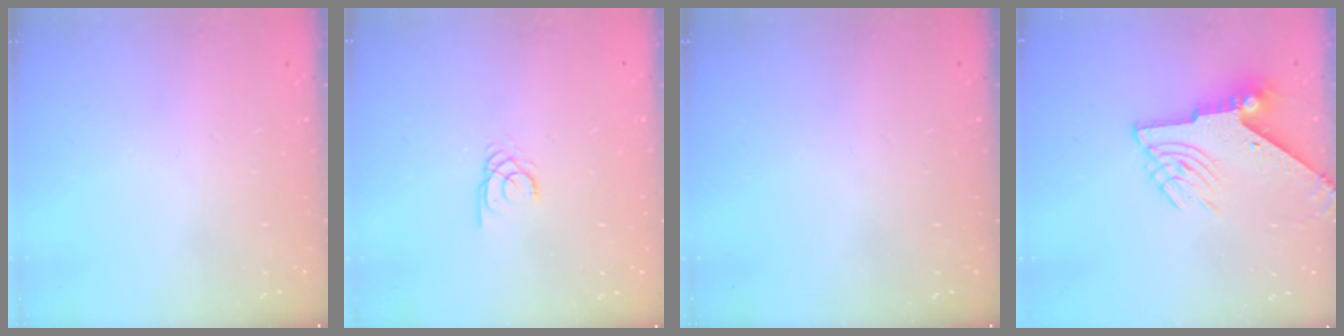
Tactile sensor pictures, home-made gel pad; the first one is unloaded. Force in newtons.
{"total": 2.0, "press": 2.0, "slide": 0.2}
{"total": 0.0}
{"total": 7.4, "press": 7.3, "slide": 0.9}